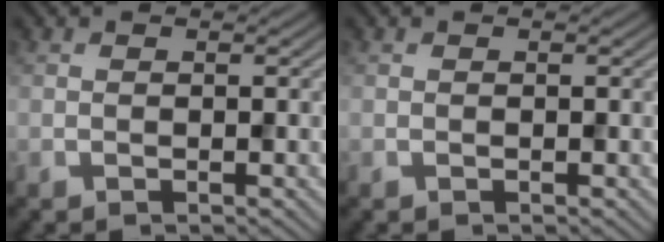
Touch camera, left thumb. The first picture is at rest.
{"total": 0.0}